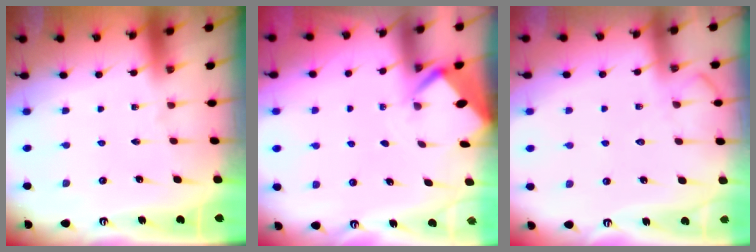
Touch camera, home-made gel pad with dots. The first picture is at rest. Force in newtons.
{"total": 2.8, "press": 2.8, "slide": 0.2}
{"total": 8.0, "press": 7.9, "slide": 1.0}